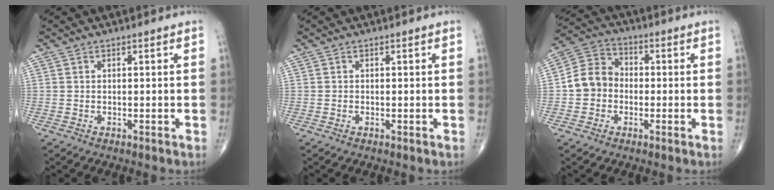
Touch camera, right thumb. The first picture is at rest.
{"total": 0.0}
{"total": 8.2, "force": [-1.0, 7.1, 4.0], "torque": [-0.056, 0.032, -0.033]}